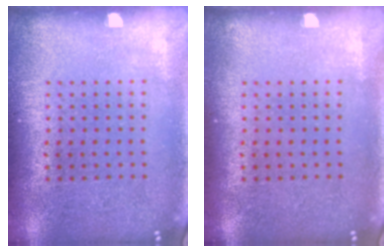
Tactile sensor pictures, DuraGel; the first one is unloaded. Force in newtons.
{"total": 0.0}